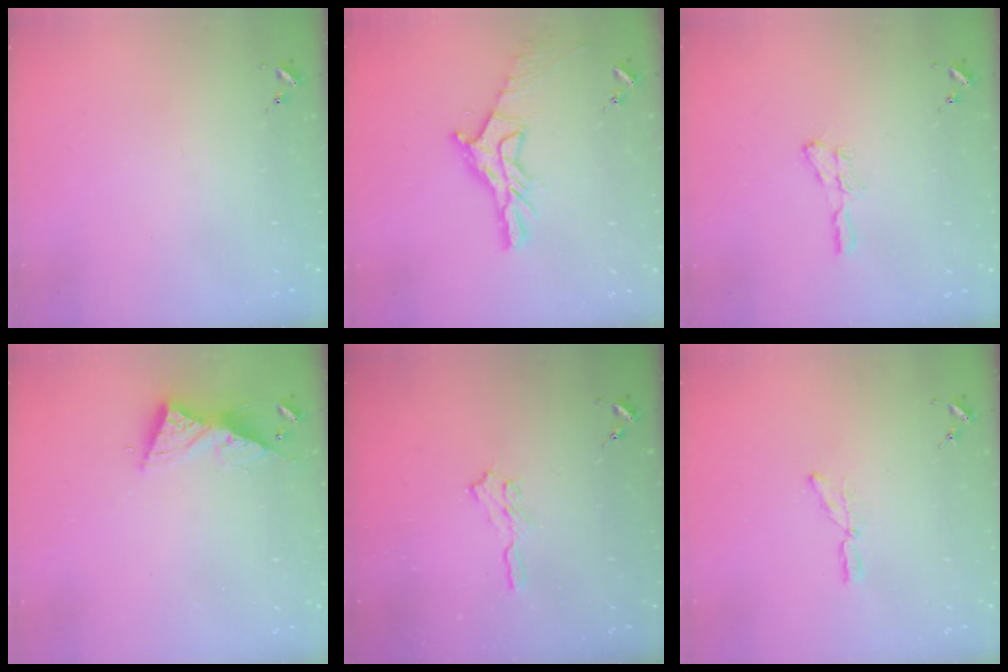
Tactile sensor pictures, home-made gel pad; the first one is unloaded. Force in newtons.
{"total": 13.3, "press": 13.3, "slide": 1.0}
{"total": 4.7, "press": 4.7, "slide": 0.7}
{"total": 8.7, "press": 8.7, "slide": 0.3}
{"total": 6.9, "press": 6.9, "slide": 0.6}
{"total": 6.5, "press": 6.5, "slide": 0.4}